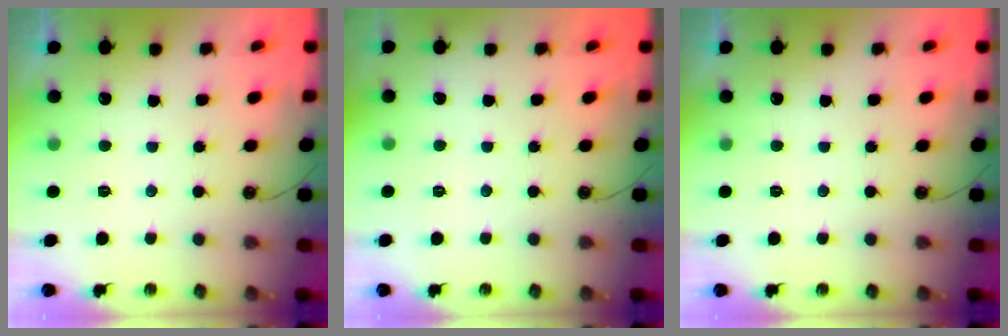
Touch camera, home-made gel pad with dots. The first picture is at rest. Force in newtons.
{"total": 3.0, "press": 2.9, "slide": 0.4}
{"total": 0.0}